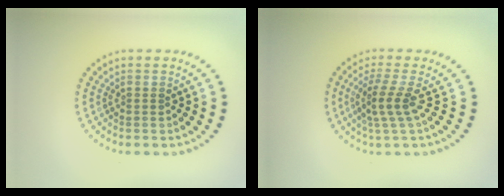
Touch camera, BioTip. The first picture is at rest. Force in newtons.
{"total": 2.6, "press": 1.9, "slide": 1.8}